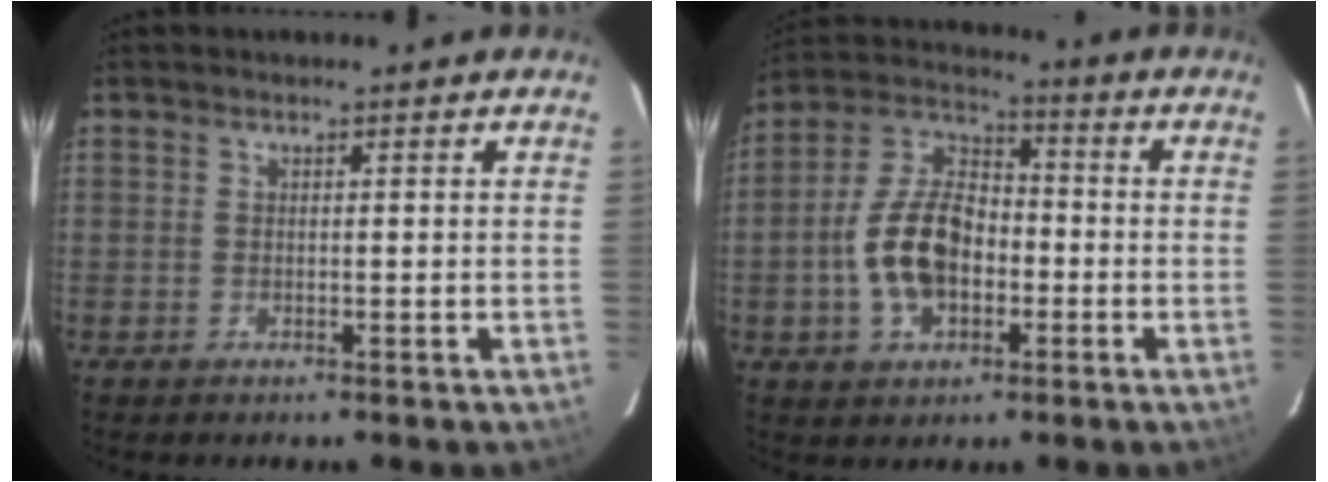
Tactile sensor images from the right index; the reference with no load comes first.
{"total": 13.2, "force": [-3.2, 8.1, 9.9], "torque": [-0.201, 0.022, -0.054]}